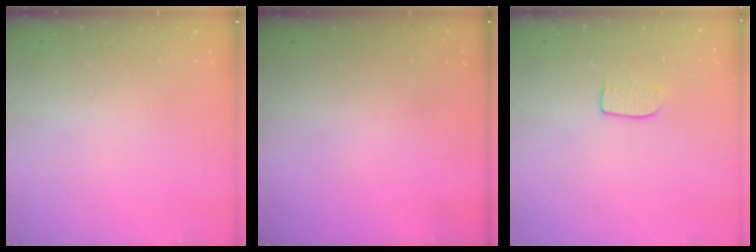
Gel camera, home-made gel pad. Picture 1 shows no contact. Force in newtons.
{"total": 0.0}
{"total": 5.5, "press": 5.5, "slide": 0.1}